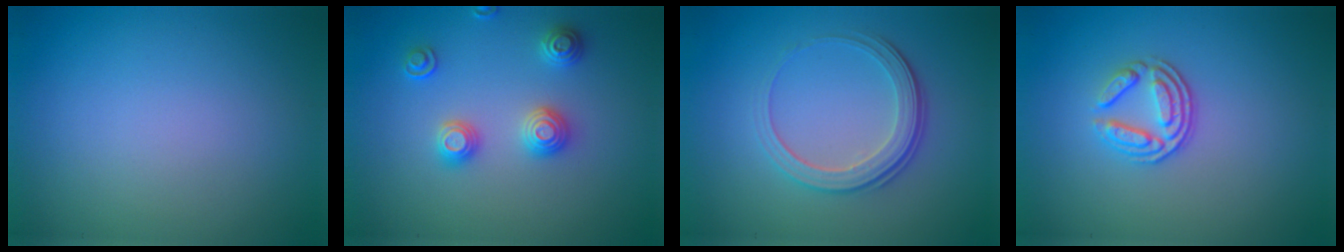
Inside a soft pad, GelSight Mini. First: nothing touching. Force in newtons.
{"total": 2.8, "press": 2.7, "slide": 0.8}
{"total": 3.4, "press": 2.7, "slide": 2.1}
{"total": 3.4, "press": 2.5, "slide": 2.3}